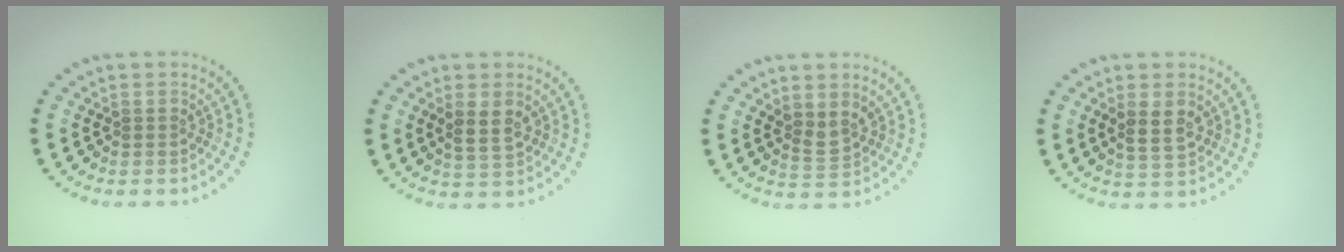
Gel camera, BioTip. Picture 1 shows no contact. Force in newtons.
{"total": 2.4, "press": 2.3, "slide": 0.6}
{"total": 1.9, "press": 1.4, "slide": 1.2}
{"total": 2.4, "press": 2.3, "slide": 0.6}